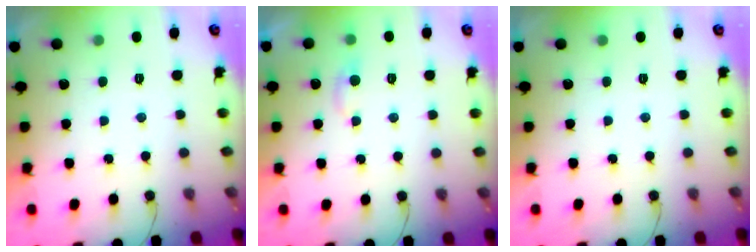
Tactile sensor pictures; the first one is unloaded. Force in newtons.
{"total": 3.7, "press": 3.7, "slide": 0.5}
{"total": 0.0}